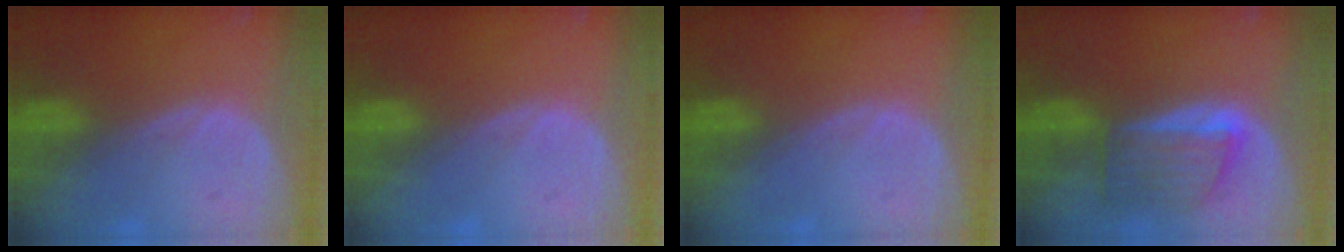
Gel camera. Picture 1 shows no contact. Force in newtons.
{"total": 0.0}
{"total": 0.0}
{"total": 6.0, "press": 6.0, "slide": 0.7}